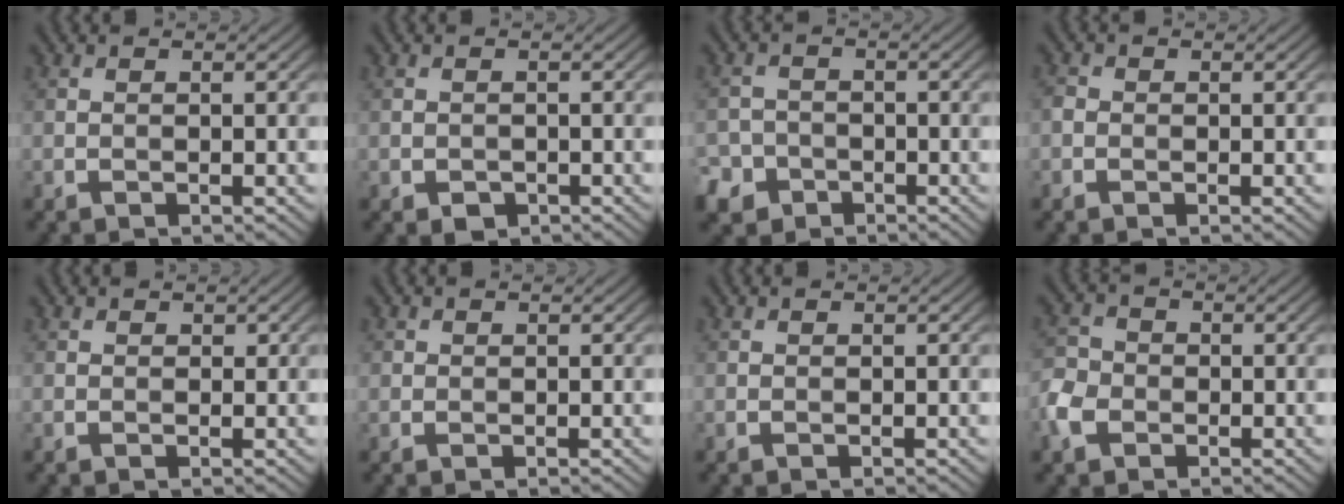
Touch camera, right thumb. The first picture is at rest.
{"total": 1.4, "force": [-0.7, 1.1, 0.6], "torque": [-0.009, -0.007, -0.014]}
{"total": 5.0, "force": [-3.0, 3.7, 1.2], "torque": [-0.017, -0.006, -0.063]}
{"total": 1.2, "force": [-0.4, 1.0, 0.4], "torque": [-0.008, -0.001, -0.016]}
{"total": 0.6, "force": [0.4, 0.4, 0.1], "torque": [0.000, -0.002, 0.004]}
{"total": 0.7, "force": [0.2, 0.7, 0.1], "torque": [0.000, -0.003, 0.003]}
{"total": 0.0}
{"total": 4.3, "force": [-1.9, 3.3, 1.8], "torque": [-0.053, -0.002, -0.052]}